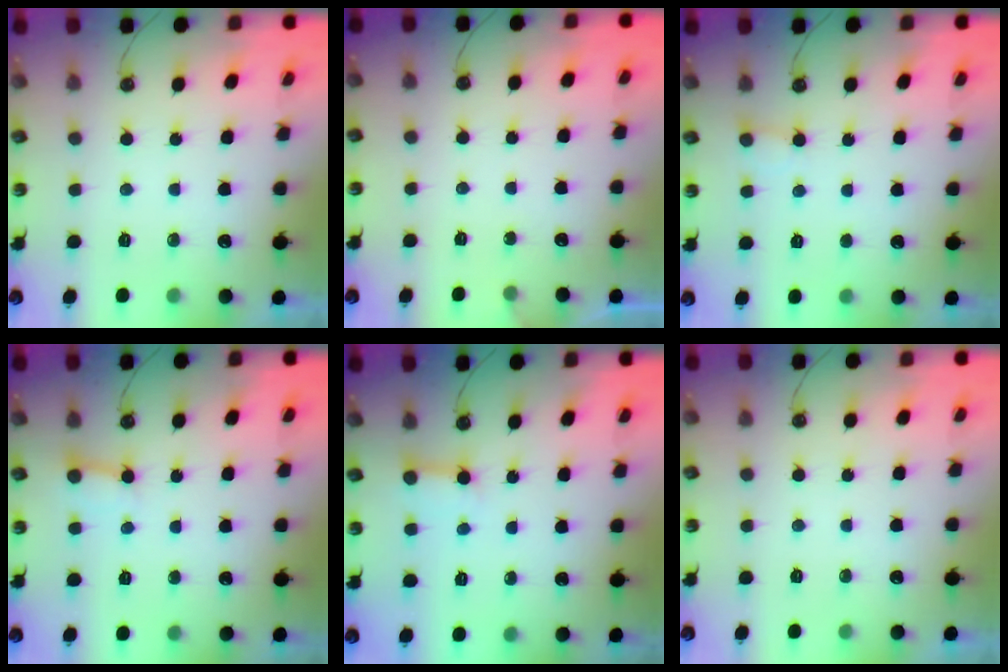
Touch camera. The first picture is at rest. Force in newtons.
{"total": 2.2, "press": 2.2, "slide": 0.1}
{"total": 3.9, "press": 3.9, "slide": 0.6}
{"total": 2.5, "press": 2.5, "slide": 0.1}
{"total": 3.3, "press": 3.3, "slide": 0.4}
{"total": 0.0}